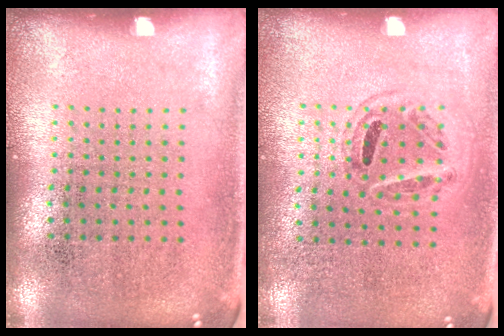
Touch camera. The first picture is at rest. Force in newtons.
{"total": 0.9, "press": 0.8, "slide": 0.4}